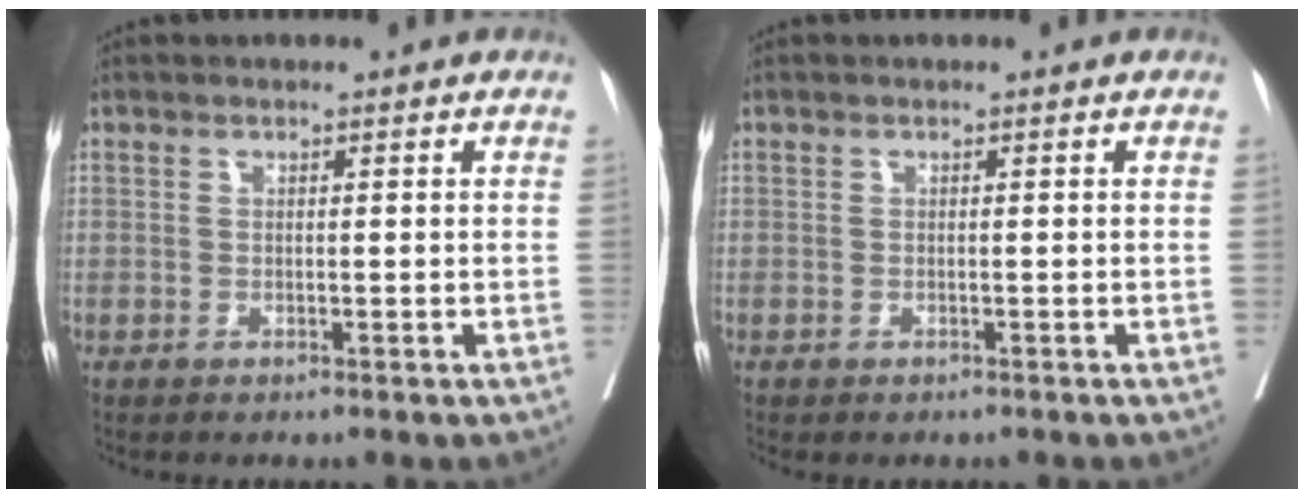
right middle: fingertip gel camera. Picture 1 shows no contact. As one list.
[{"total": 0.7, "force": [-0.6, 0.3, 0.1], "torque": [-0.005, 0.001, -0.013]}]